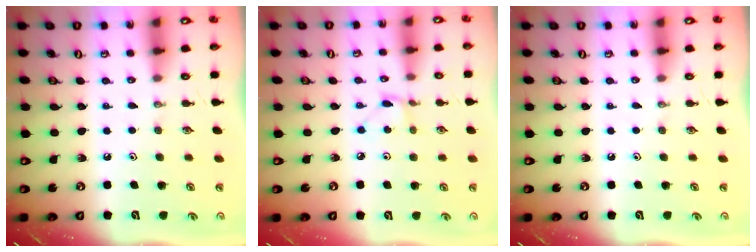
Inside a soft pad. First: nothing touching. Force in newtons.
{"total": 2.5, "press": 2.5, "slide": 0.3}
{"total": 0.0}